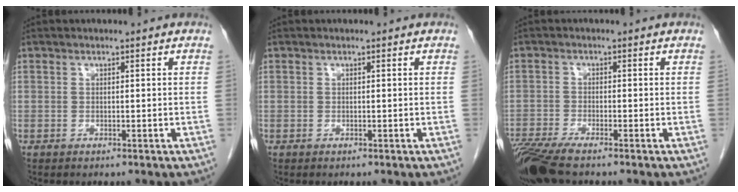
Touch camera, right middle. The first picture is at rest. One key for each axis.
{"total": 0.0}
{"total": 7.3, "fx": -5.9, "fy": 0.6, "fz": 4.3, "tx": -0.080, "ty": -0.021, "tz": -0.108}